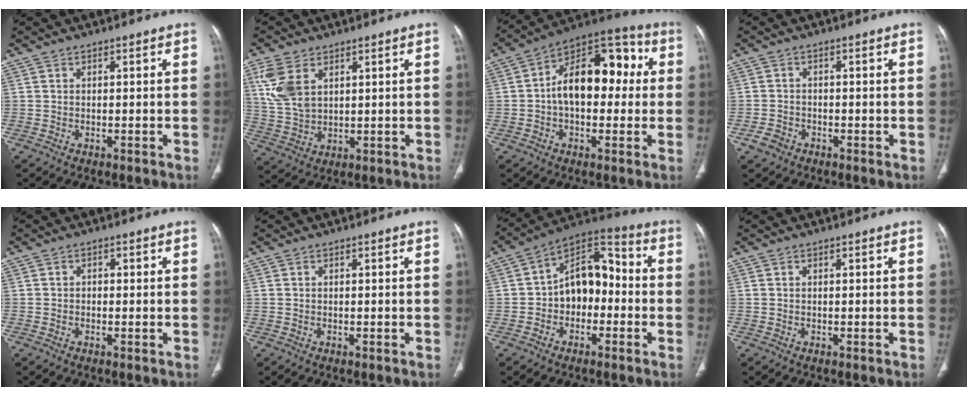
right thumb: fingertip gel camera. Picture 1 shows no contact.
{"total": 9.1, "force": [3.9, 5.4, 6.2], "torque": [-0.135, -0.008, 0.087]}
{"total": 17.0, "force": [1.2, 10.3, 13.5], "torque": [-0.172, 0.049, 0.008]}
{"total": 2.5, "force": [-1.4, 1.9, 0.7], "torque": [-0.010, 0.007, -0.026]}
{"total": 0.8, "force": [-0.1, 0.7, 0.4], "torque": [0.000, 0.003, -0.007]}
{"total": 0.0}
{"total": 12.6, "force": [-1.5, 8.6, 9.1], "torque": [-0.101, 0.047, -0.042]}
{"total": 0.0}